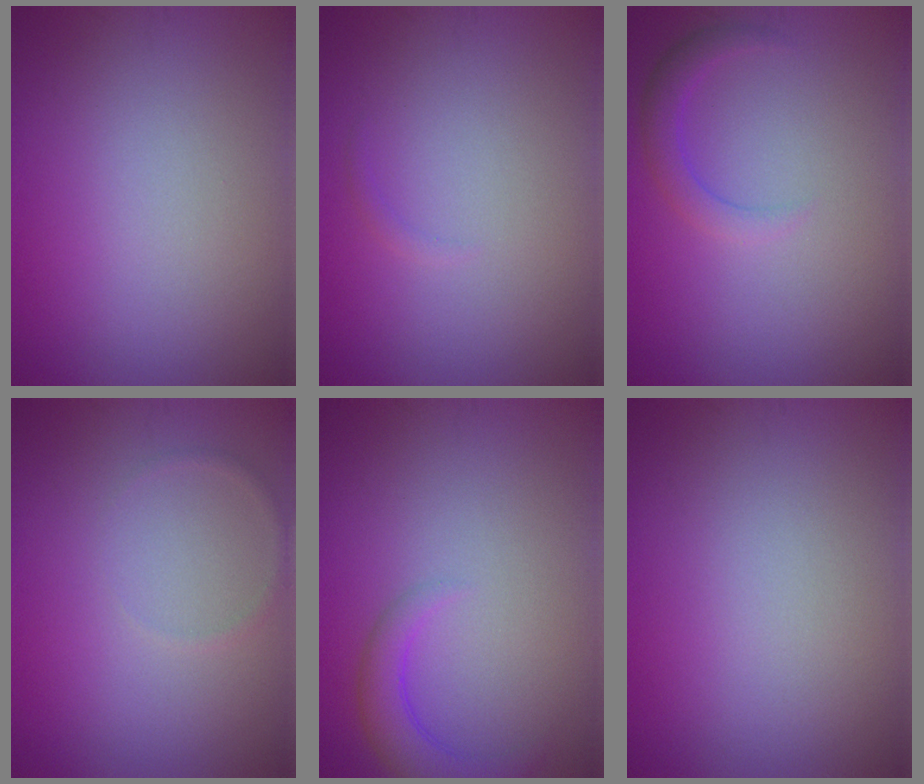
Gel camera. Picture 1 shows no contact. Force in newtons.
{"total": 0.5, "press": 0.5, "slide": 0.1}
{"total": 2.1, "press": 2.1, "slide": 0.1}
{"total": 0.7, "press": 0.7, "slide": 0.0}
{"total": 2.9, "press": 2.9, "slide": 0.2}
{"total": 0.0}